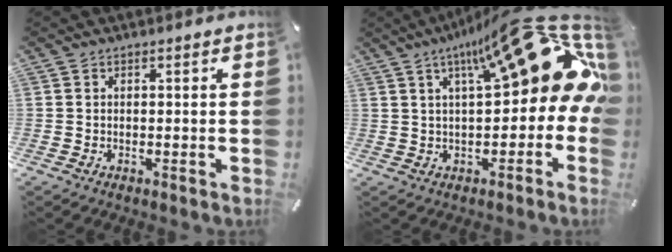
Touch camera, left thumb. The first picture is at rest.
{"total": 22.4, "force": [9.8, 8.1, 18.4], "torque": [-0.249, -0.074, 0.160]}